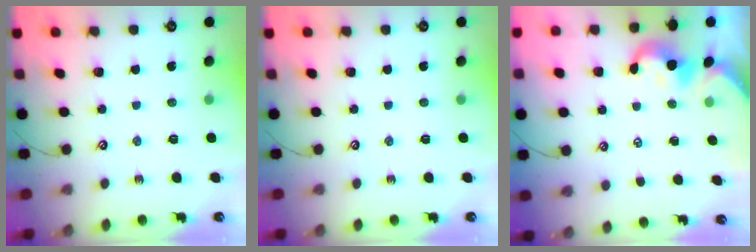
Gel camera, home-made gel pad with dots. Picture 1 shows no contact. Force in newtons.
{"total": 0.0}
{"total": 1.1, "press": 1.1, "slide": 0.3}